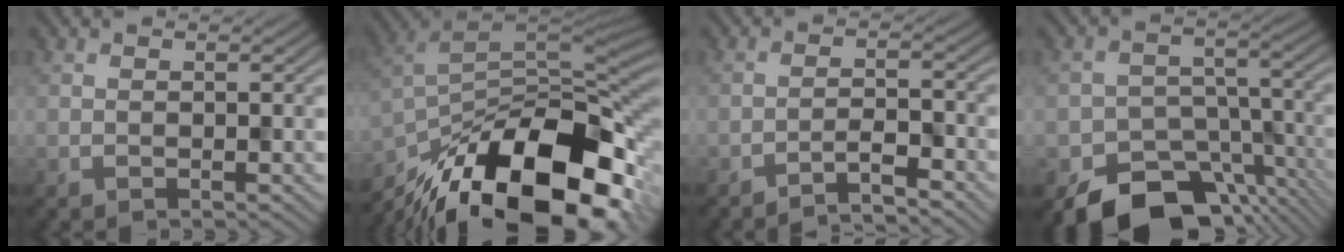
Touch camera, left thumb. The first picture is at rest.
{"total": 19.2, "force": [-11.3, 8.1, 13.3], "torque": [-0.247, -0.021, -0.177]}
{"total": 3.6, "force": [-3.1, 0.3, 1.7], "torque": [-0.026, 0.011, -0.059]}
{"total": 12.6, "force": [-8.2, 7.8, 5.6], "torque": [-0.089, -0.031, -0.118]}